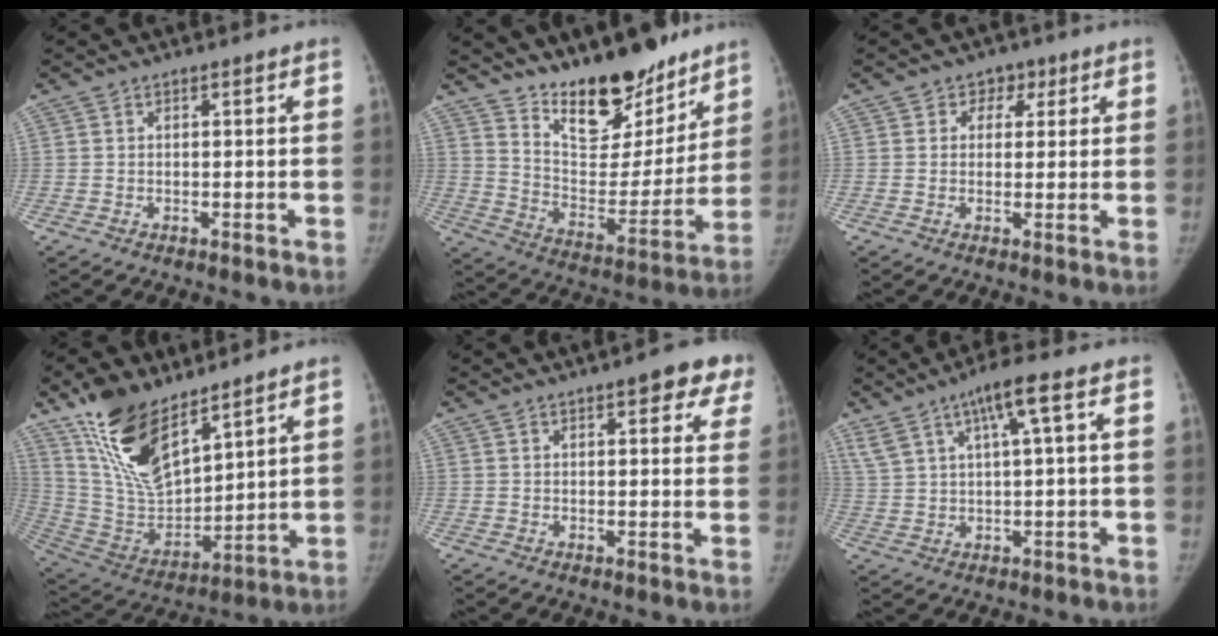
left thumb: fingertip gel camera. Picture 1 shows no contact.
{"total": 21.1, "force": [16.3, 8.4, 10.4], "torque": [-0.107, -0.115, 0.269]}
{"total": 3.8, "force": [1.5, 3.3, 1.0], "torque": [0.019, 0.001, 0.013]}
{"total": 19.1, "force": [12.9, 8.2, 11.5], "torque": [-0.176, -0.069, 0.258]}
{"total": 7.9, "force": [4.5, 2.7, 5.9], "torque": [-0.037, -0.011, 0.047]}
{"total": 8.3, "force": [4.2, 1.1, 7.1], "torque": [-0.139, 0.001, 0.079]}